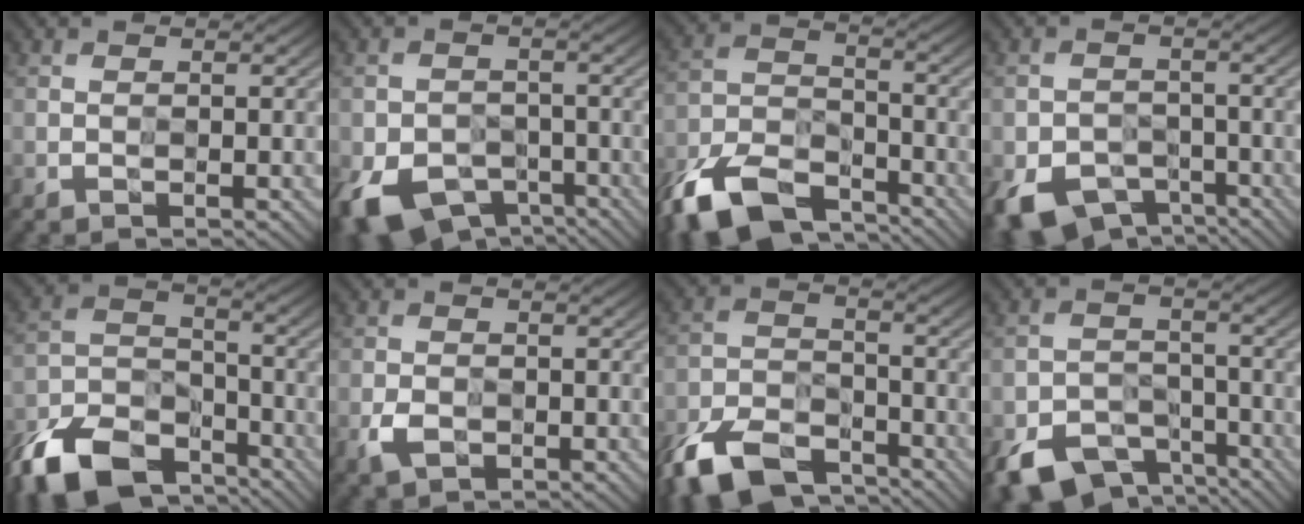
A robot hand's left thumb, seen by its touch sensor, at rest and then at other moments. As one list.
[{"total": 6.0, "force": [-3.6, 4.5, 1.7], "torque": [-0.040, -0.018, -0.061]}, {"total": 9.7, "force": [-8.0, 4.2, 3.7], "torque": [-0.079, -0.006, -0.170]}, {"total": 5.0, "force": [-3.4, 3.6, 0.7], "torque": [-0.014, -0.011, -0.057]}, {"total": 11.1, "force": [-9.0, 5.2, 3.9], "torque": [-0.091, -0.009, -0.183]}, {"total": 1.7, "force": [-0.9, 1.5, 0.0], "torque": [-0.003, -0.008, -0.017]}, {"total": 8.4, "force": [-7.0, 3.6, 2.8], "torque": [-0.062, -0.006, -0.148]}, {"total": 6.1, "force": [-4.7, 3.6, 1.1], "torque": [-0.018, -0.010, -0.086]}]